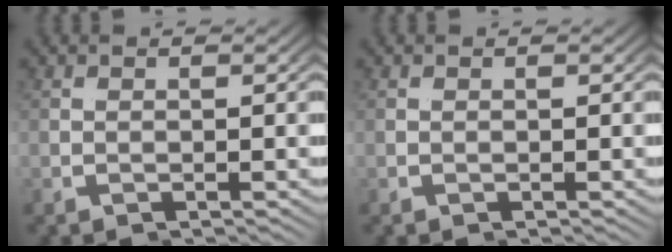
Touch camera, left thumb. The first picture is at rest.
{"total": 0.0}